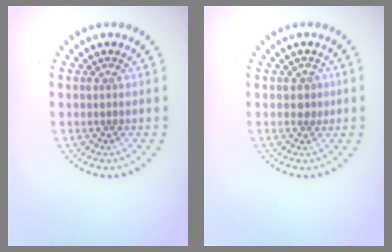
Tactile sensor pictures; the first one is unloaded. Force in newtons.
{"total": 1.1, "press": 1.0, "slide": 0.5}